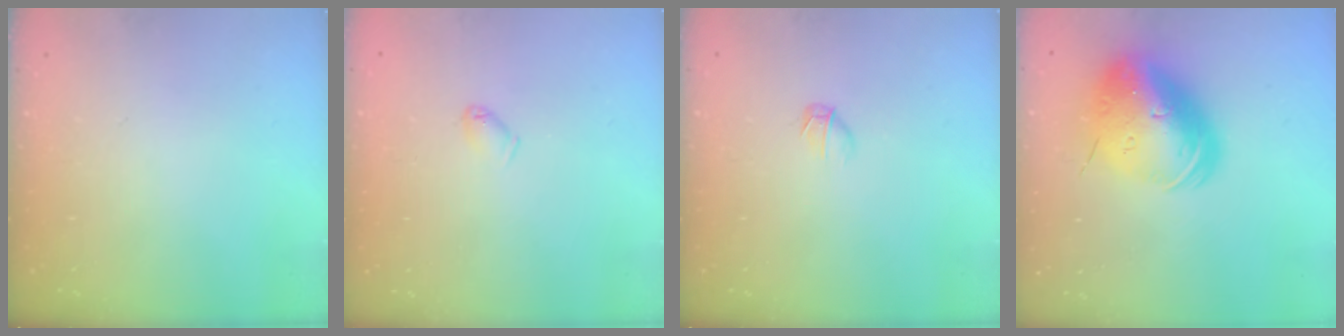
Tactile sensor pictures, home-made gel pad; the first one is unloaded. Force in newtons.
{"total": 4.0, "press": 3.9, "slide": 0.6}
{"total": 3.4, "press": 3.3, "slide": 1.0}
{"total": 22.4, "press": 22.1, "slide": 4.0}